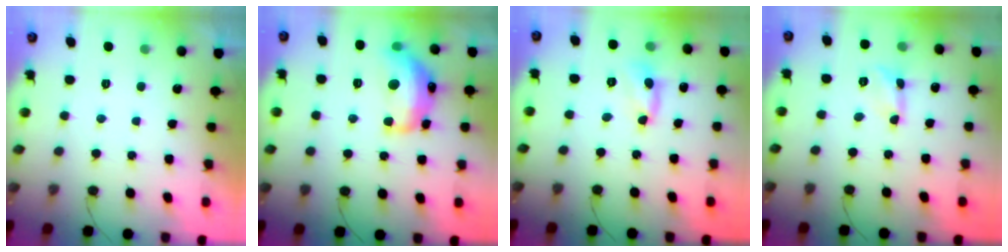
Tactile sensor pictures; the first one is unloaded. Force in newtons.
{"total": 16.5, "press": 16.5, "slide": 0.7}
{"total": 3.6, "press": 3.6, "slide": 0.2}
{"total": 2.3, "press": 2.3, "slide": 0.2}